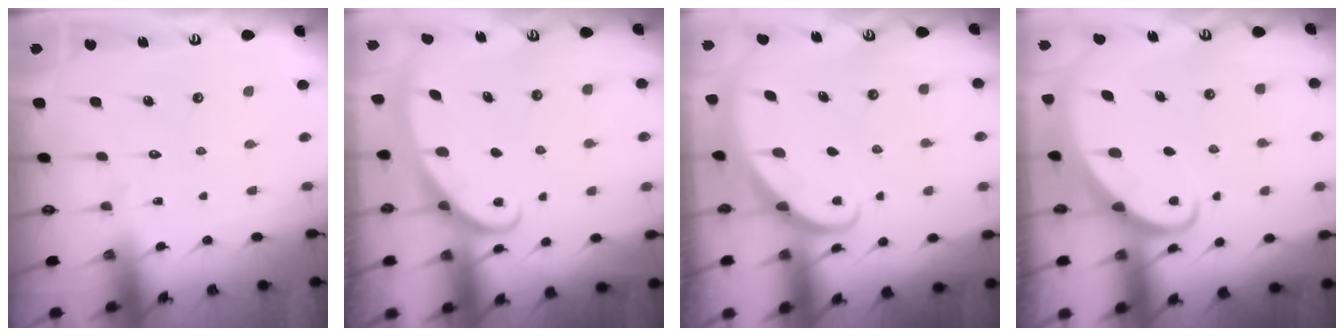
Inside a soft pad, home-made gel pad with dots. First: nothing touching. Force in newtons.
{"total": 2.8, "press": 2.8, "slide": 0.4}
{"total": 2.3, "press": 2.3, "slide": 0.1}
{"total": 2.9, "press": 2.9, "slide": 0.2}